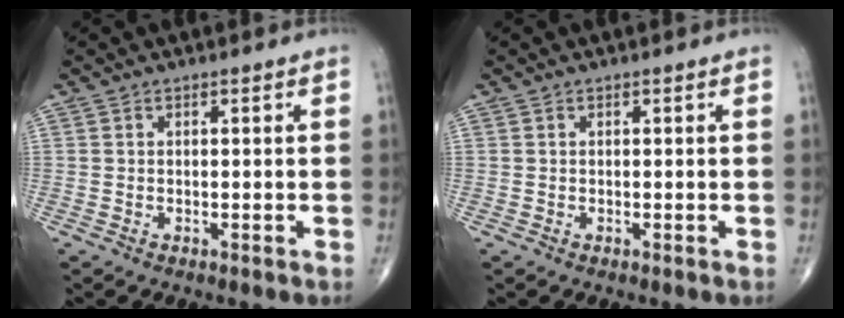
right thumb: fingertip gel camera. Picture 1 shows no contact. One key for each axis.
{"total": 0.0}